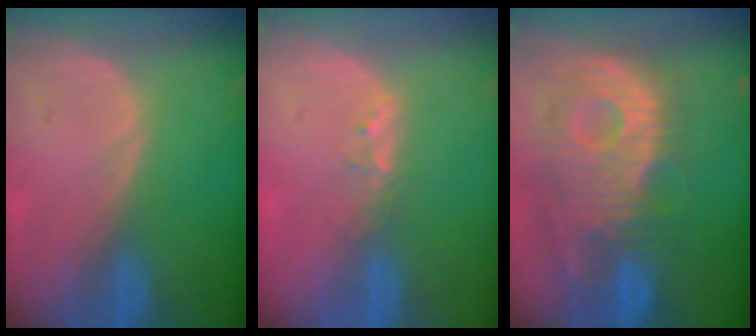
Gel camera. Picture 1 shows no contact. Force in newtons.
{"total": 1.7, "press": 1.5, "slide": 0.9}
{"total": 11.8, "press": 10.7, "slide": 5.1}